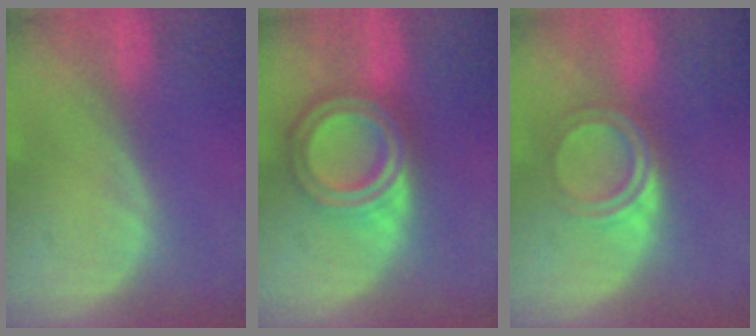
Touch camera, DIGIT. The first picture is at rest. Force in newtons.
{"total": 8.1, "press": 8.1, "slide": 0.5}
{"total": 5.0, "press": 4.2, "slide": 2.6}